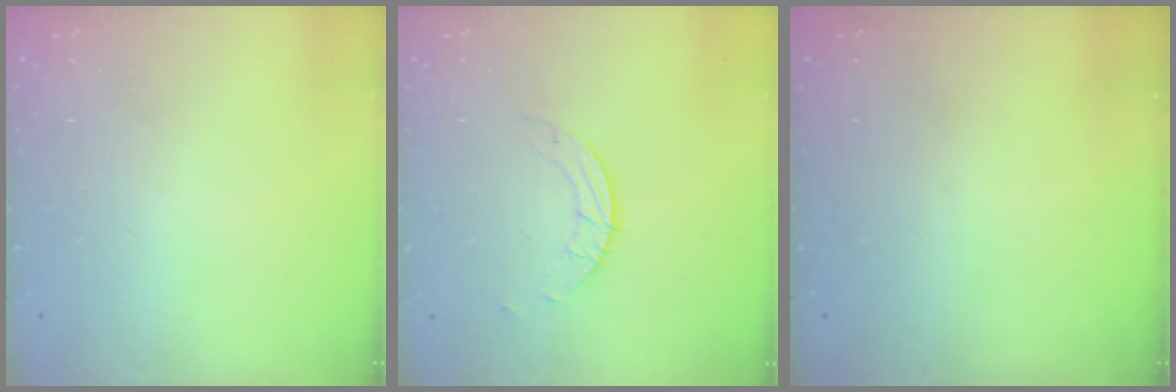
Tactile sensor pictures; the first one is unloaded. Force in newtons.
{"total": 1.5, "press": 1.5, "slide": 0.1}
{"total": 0.0}